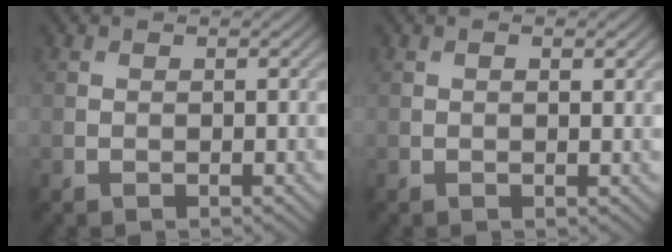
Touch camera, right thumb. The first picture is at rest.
{"total": 1.3, "force": [0.4, 0.3, 1.2], "torque": [-0.018, -0.002, 0.006]}